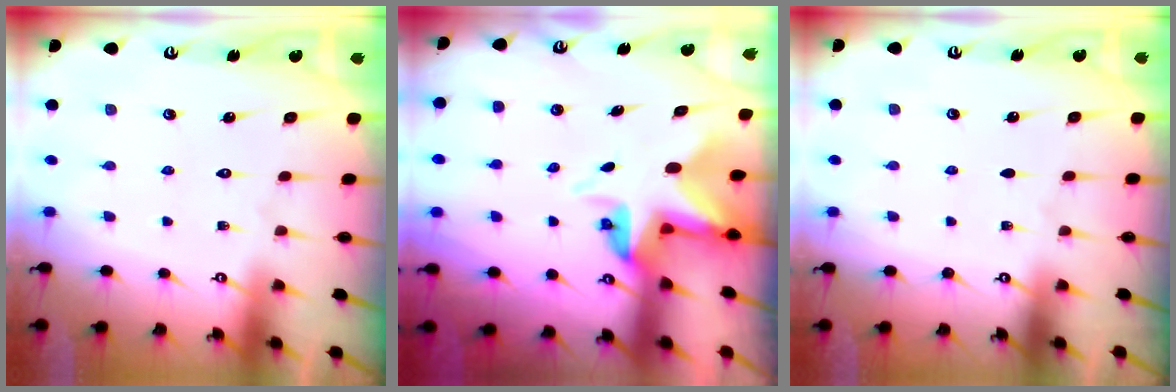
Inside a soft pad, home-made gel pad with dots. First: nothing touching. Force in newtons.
{"total": 5.1, "press": 5.1, "slide": 0.4}
{"total": 0.0}